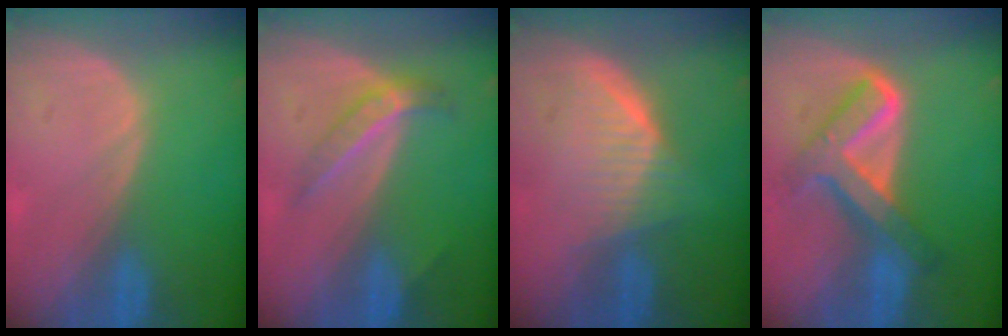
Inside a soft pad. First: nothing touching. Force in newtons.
{"total": 4.2, "press": 4.0, "slide": 1.1}
{"total": 5.8, "press": 5.8, "slide": 0.5}
{"total": 8.4, "press": 8.4, "slide": 0.6}